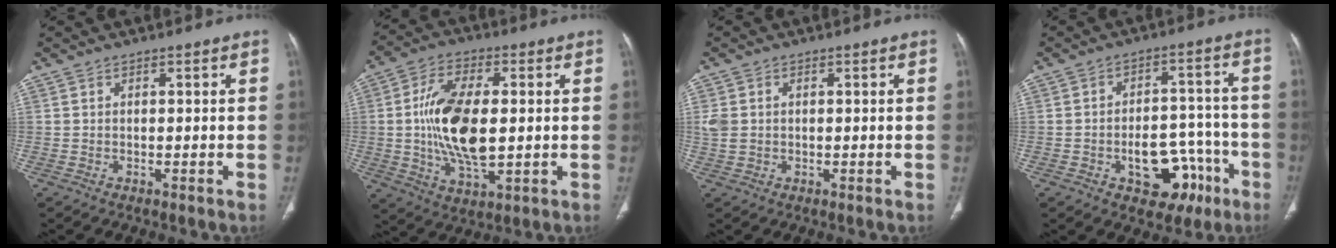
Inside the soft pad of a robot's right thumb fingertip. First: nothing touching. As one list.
[{"total": 15.3, "force": [0.4, 7.5, 13.3], "torque": [-0.250, -0.006, 0.010]}, {"total": 3.2, "force": [0.3, 2.6, 2.0], "torque": [-0.048, 0.005, 0.011]}, {"total": 12.9, "force": [-5.7, 8.1, 8.1], "torque": [-0.069, 0.053, -0.070]}]